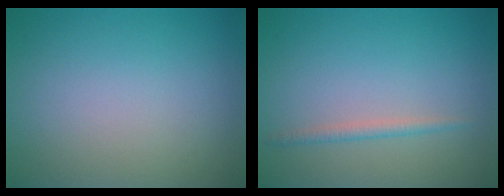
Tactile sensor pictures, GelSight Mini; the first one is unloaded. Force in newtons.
{"total": 1.2, "press": 1.2, "slide": 0.0}